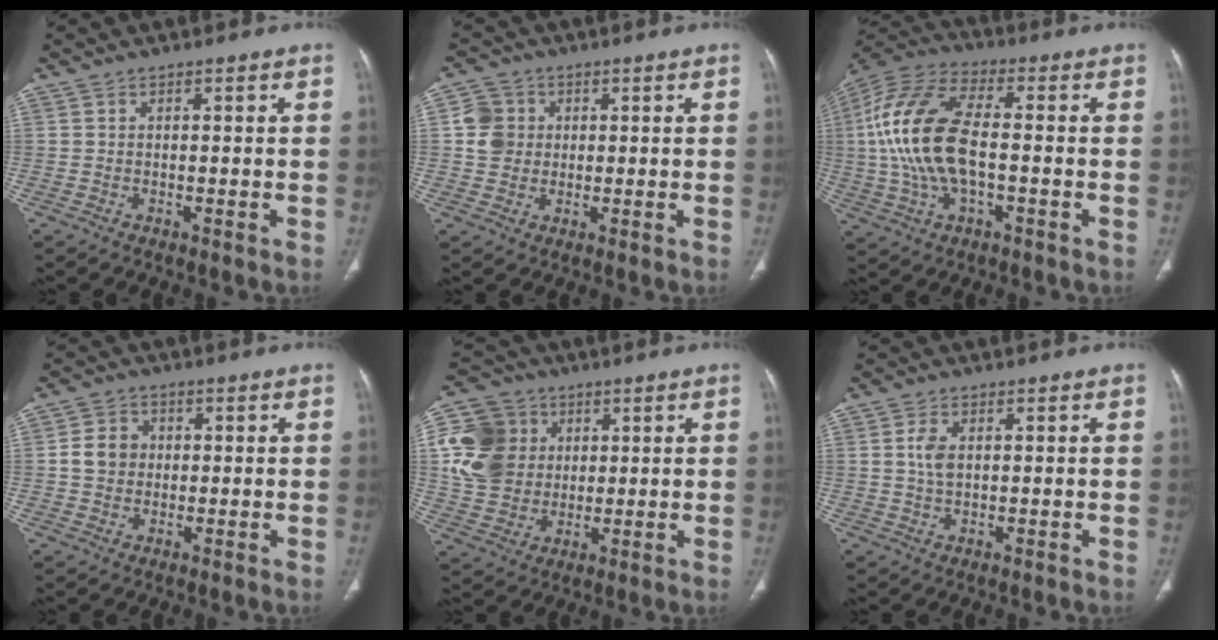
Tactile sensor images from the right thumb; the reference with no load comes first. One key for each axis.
{"total": 6.0, "fx": 0.8, "fy": 5.5, "fz": 2.2, "tx": -0.023, "ty": 0.005, "tz": 0.009}
{"total": 18.1, "fx": -0.5, "fy": 9.0, "fz": 15.7, "tx": -0.336, "ty": 0.024, "tz": -0.011}
{"total": 5.3, "fx": 0.3, "fy": 4.6, "fz": 2.4, "tx": -0.029, "ty": 0.009, "tz": 0.000}
{"total": 15.0, "fx": 2.8, "fy": 12.9, "fz": 7.3, "tx": -0.131, "ty": 0.006, "tz": 0.055}
{"total": 3.9, "fx": 0.7, "fy": 2.4, "fz": 3.0, "tx": -0.062, "ty": -0.001, "tz": 0.013}